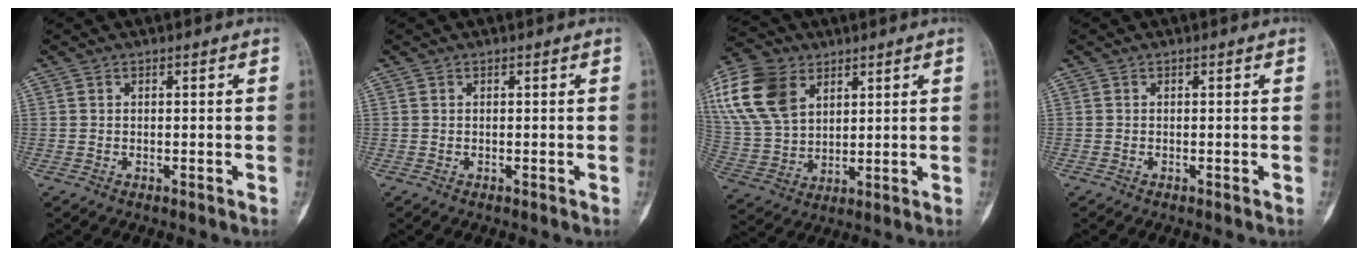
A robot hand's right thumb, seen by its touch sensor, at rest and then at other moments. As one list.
[{"total": 0.0}, {"total": 17.2, "force": [7.2, 11.6, 10.5], "torque": [-0.207, -0.012, 0.142]}, {"total": 0.0}]